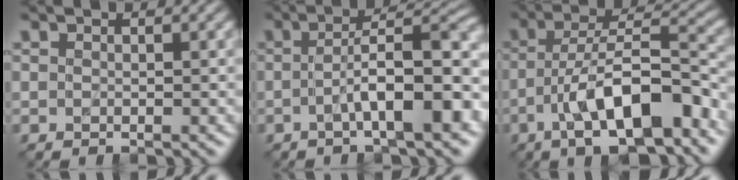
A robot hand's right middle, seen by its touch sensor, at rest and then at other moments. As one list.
[{"total": 9.0, "force": [-1.8, 2.2, 8.5], "torque": [-0.113, 0.016, -0.034]}, {"total": 10.5, "force": [-4.8, 3.6, 8.6], "torque": [-0.135, 0.015, -0.080]}]